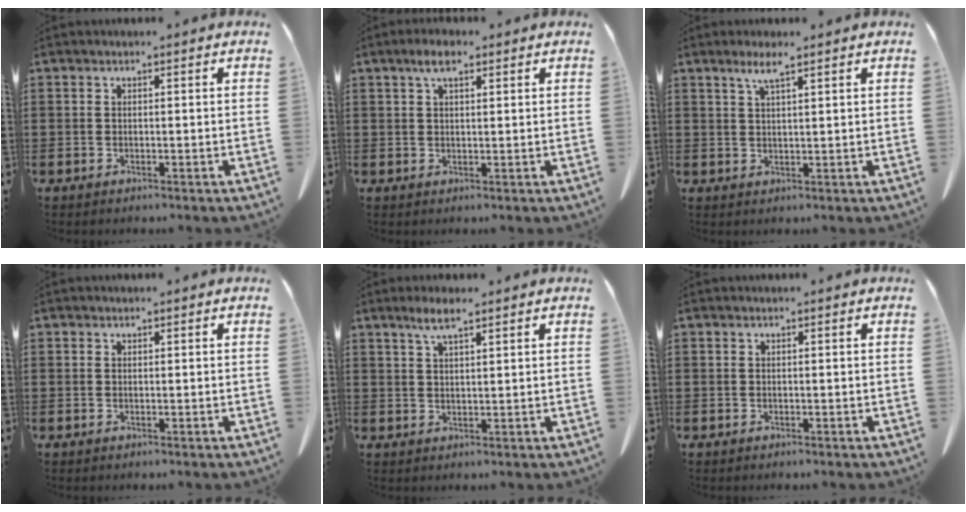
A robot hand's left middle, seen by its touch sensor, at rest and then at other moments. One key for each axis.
{"total": 3.5, "fx": 1.9, "fy": 1.1, "fz": 2.7, "tx": -0.057, "ty": 0.007, "tz": 0.033}
{"total": 3.0, "fx": 2.1, "fy": 0.2, "fz": 2.2, "tx": -0.048, "ty": 0.002, "tz": 0.036}
{"total": 0.0}
{"total": 3.4, "fx": 2.3, "fy": 0.5, "fz": 2.5, "tx": -0.054, "ty": 0.004, "tz": 0.040}
{"total": 0.0}